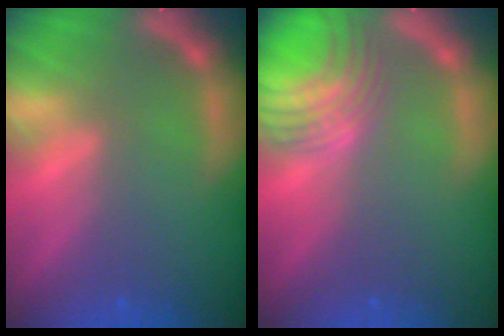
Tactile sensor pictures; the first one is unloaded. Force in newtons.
{"total": 7.5}